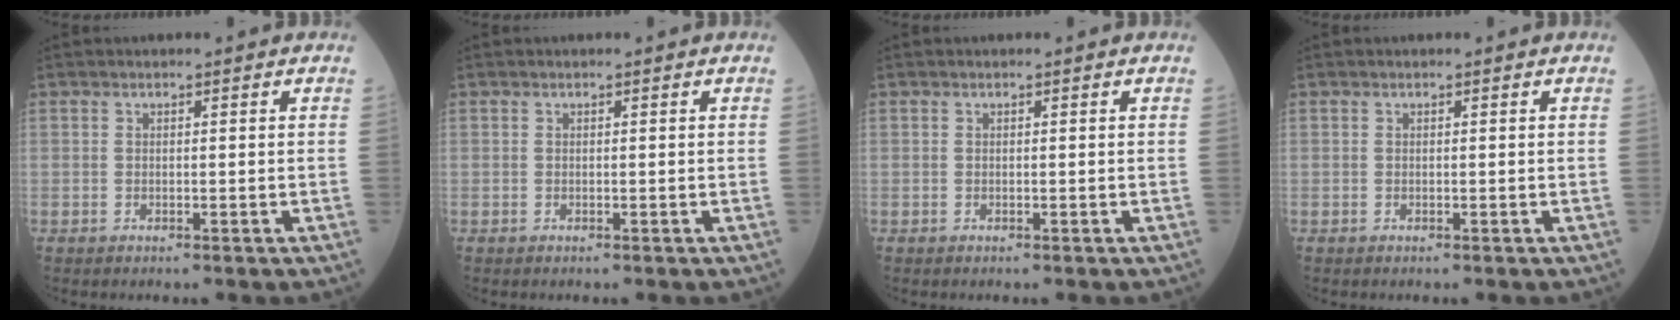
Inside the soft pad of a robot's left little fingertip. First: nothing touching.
{"total": 0.0}
{"total": 0.0}
{"total": 0.0}